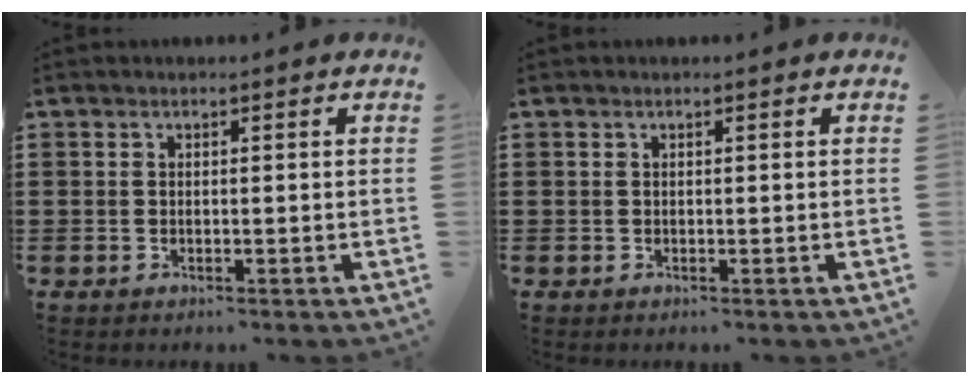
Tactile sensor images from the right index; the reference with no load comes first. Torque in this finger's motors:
{"motor_torque": [0.24, 0.11, 0.00, -0.01]}